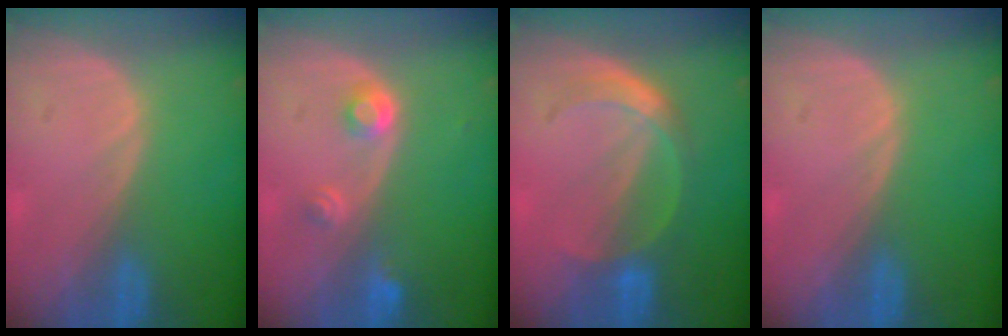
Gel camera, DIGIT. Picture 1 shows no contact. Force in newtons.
{"total": 2.9, "press": 2.7, "slide": 1.0}
{"total": 4.8, "press": 4.8, "slide": 0.4}
{"total": 0.0}